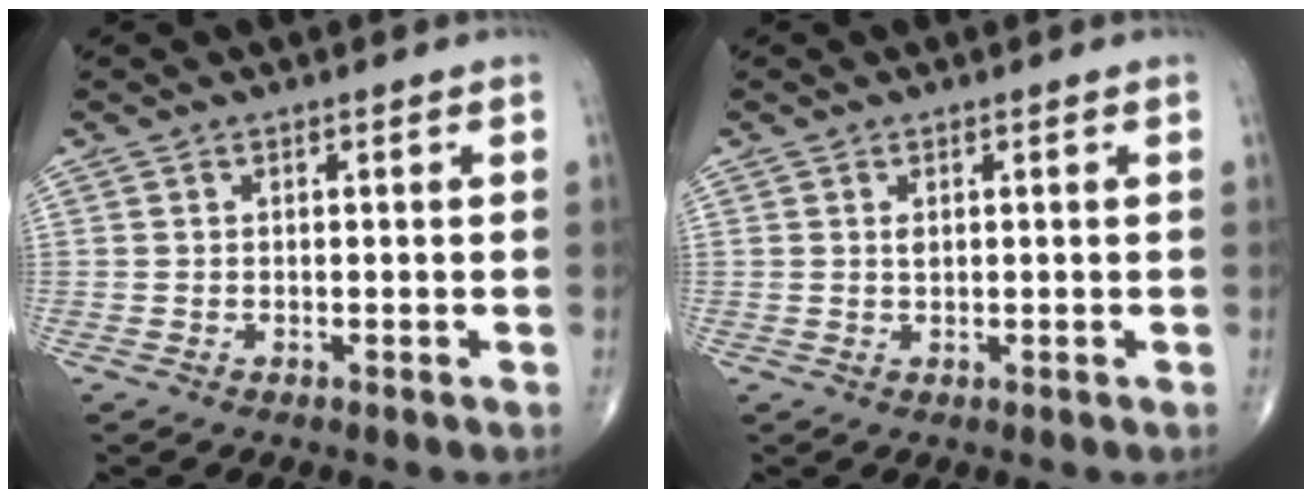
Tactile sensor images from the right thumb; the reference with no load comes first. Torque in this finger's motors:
{"motor_torque": [0.25, 0.00, 0.15, -0.09, 0.11]}